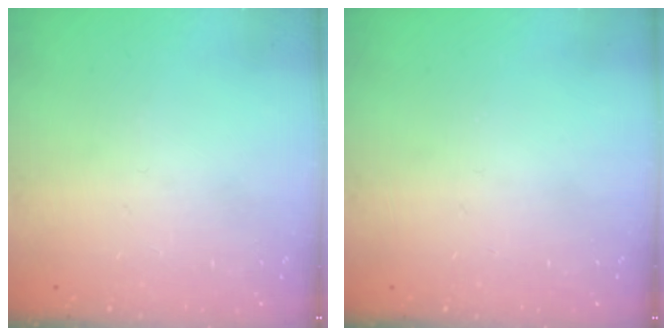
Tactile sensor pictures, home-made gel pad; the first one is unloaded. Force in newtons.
{"total": 0.0}